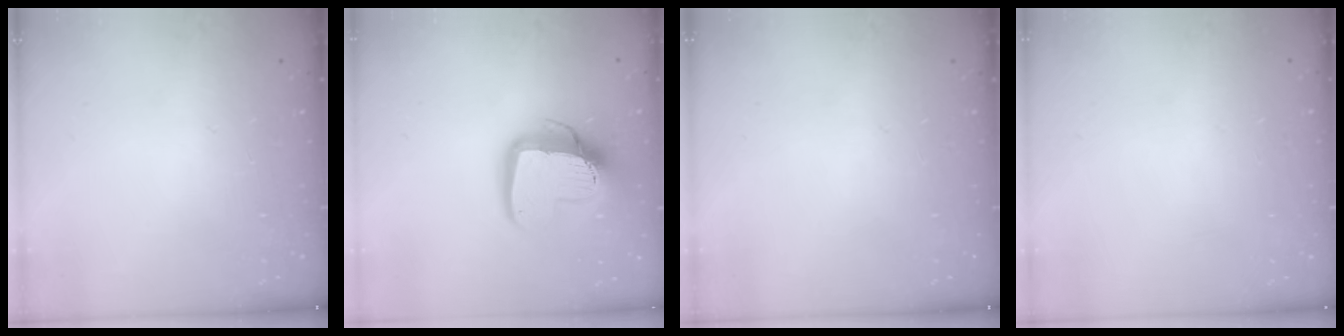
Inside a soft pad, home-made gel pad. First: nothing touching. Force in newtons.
{"total": 14.0, "press": 13.9, "slide": 1.7}
{"total": 0.0}
{"total": 0.0}